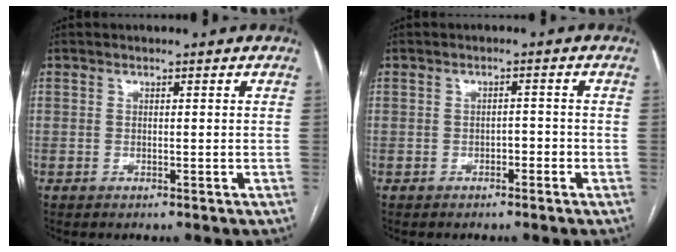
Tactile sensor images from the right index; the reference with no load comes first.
{"total": 1.6, "force": [-0.9, 0.8, 1.0], "torque": [-0.015, 0.003, -0.012]}